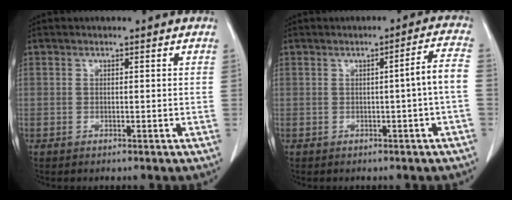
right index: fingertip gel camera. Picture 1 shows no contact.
{"total": 4.3, "force": [-0.8, -0.8, 4.2], "torque": [-0.054, 0.008, -0.010]}